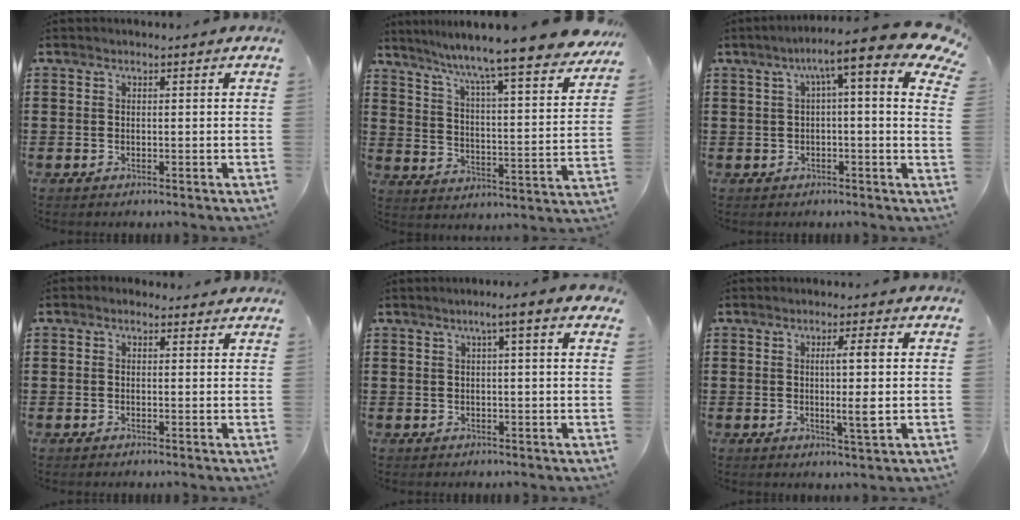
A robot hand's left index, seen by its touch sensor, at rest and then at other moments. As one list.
[{"total": 9.2, "force": [8.0, -1.1, 4.5], "torque": [-0.104, -0.070, 0.122]}, {"total": 8.9, "force": [4.5, 0.7, 7.7], "torque": [-0.133, -0.027, 0.069]}, {"total": 0.9, "force": [0.2, 0.7, 0.5], "torque": [-0.011, 0.005, 0.002]}, {"total": 2.7, "force": [1.0, -0.2, 2.5], "torque": [-0.048, 0.001, 0.016]}, {"total": 5.6, "force": [0.3, 0.1, 5.6], "torque": [-0.082, -0.011, -0.002]}]